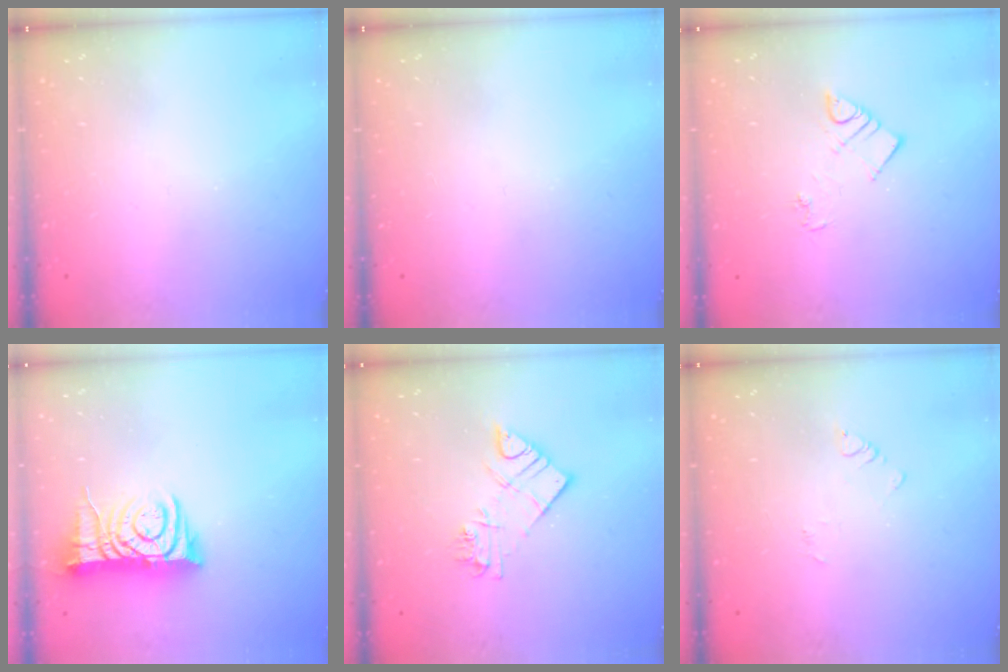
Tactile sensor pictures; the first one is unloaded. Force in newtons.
{"total": 0.0}
{"total": 5.0, "press": 5.0, "slide": 0.2}
{"total": 10.7, "press": 10.6, "slide": 1.2}
{"total": 10.0, "press": 9.9, "slide": 0.9}
{"total": 2.4, "press": 2.4, "slide": 0.3}